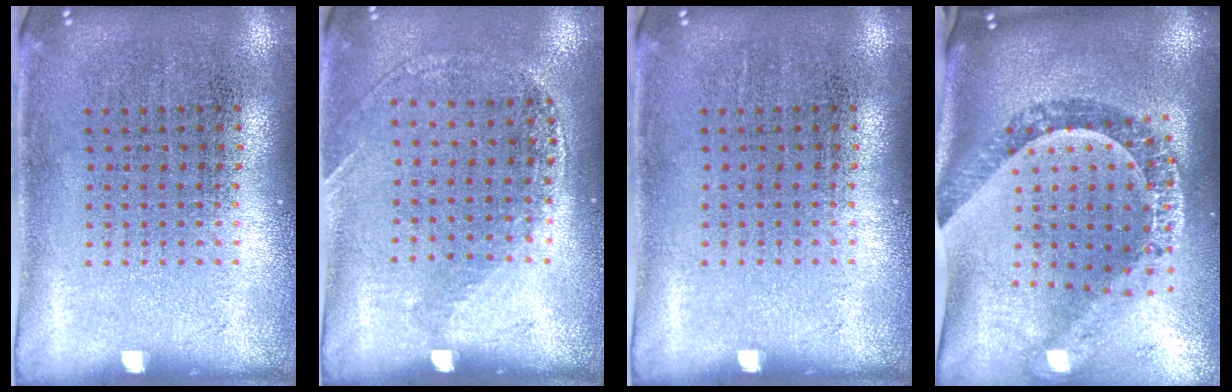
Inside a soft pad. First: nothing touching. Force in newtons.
{"total": 1.2, "press": 1.1, "slide": 0.5}
{"total": 0.0}
{"total": 2.0, "press": 1.8, "slide": 0.9}